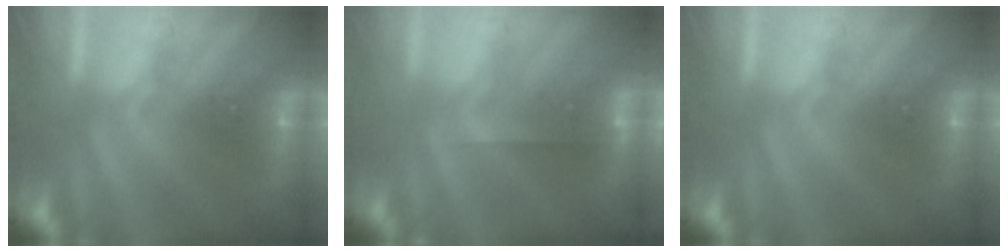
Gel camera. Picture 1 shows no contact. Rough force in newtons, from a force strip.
{"total": 2.6}
{"total": 0.0}